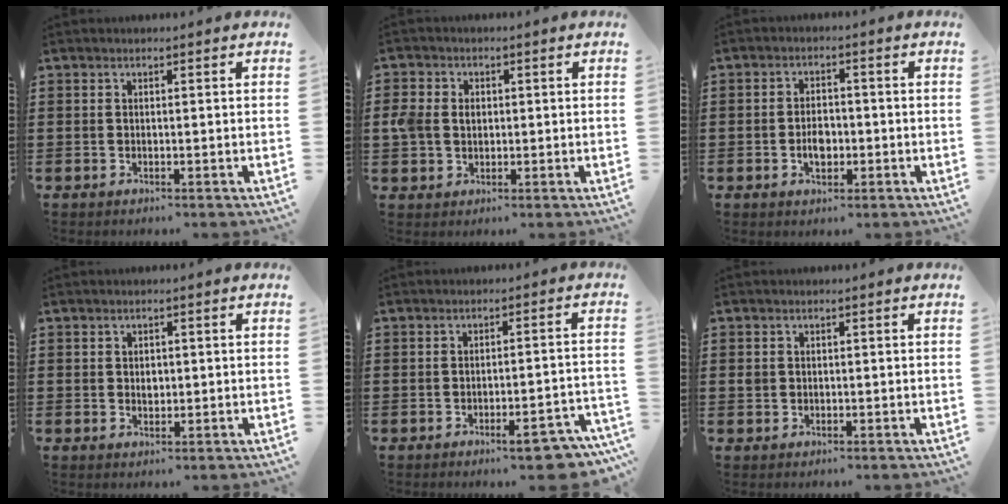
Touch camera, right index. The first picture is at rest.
{"total": 3.9, "force": [0.2, 3.3, 2.1], "torque": [-0.066, 0.007, -0.004]}
{"total": 3.5, "force": [-0.9, 2.2, 2.6], "torque": [-0.033, -0.005, -0.018]}
{"total": 1.4, "force": [0.3, 0.9, 1.0], "torque": [-0.020, 0.005, 0.004]}
{"total": 5.4, "force": [-3.9, 0.7, 3.7], "torque": [-0.056, -0.005, -0.066]}
{"total": 1.1, "force": [0.1, 1.0, 0.4], "torque": [-0.010, 0.006, 0.002]}